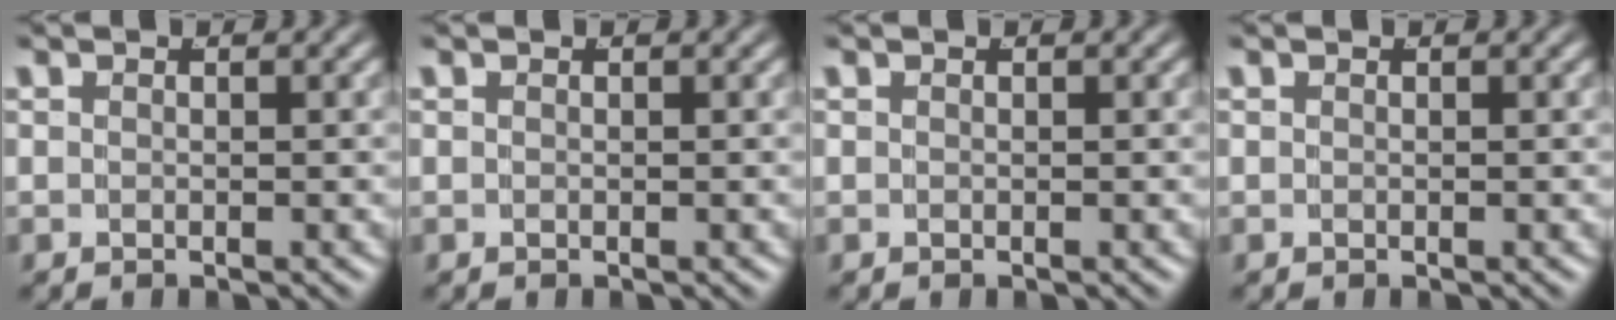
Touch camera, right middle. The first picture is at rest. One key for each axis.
{"total": 0.0}
{"total": 0.0}
{"total": 0.0}